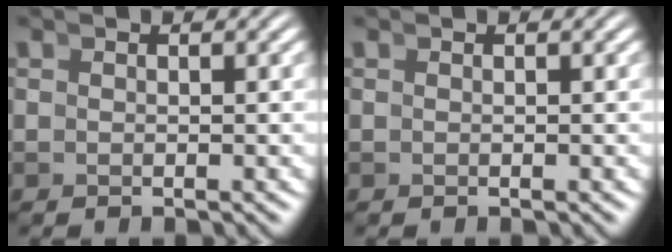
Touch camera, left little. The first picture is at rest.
{"total": 0.0}